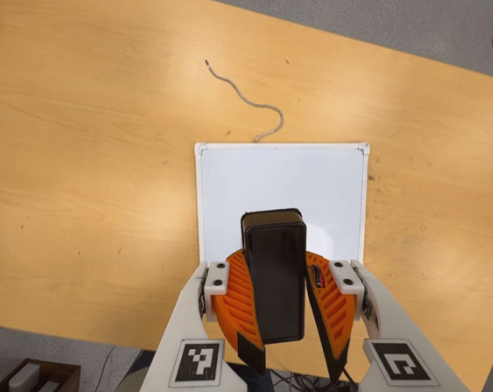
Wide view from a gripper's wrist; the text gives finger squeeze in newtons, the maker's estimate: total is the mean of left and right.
{"total": 11.4, "left": 11.0, "right": 11.8}